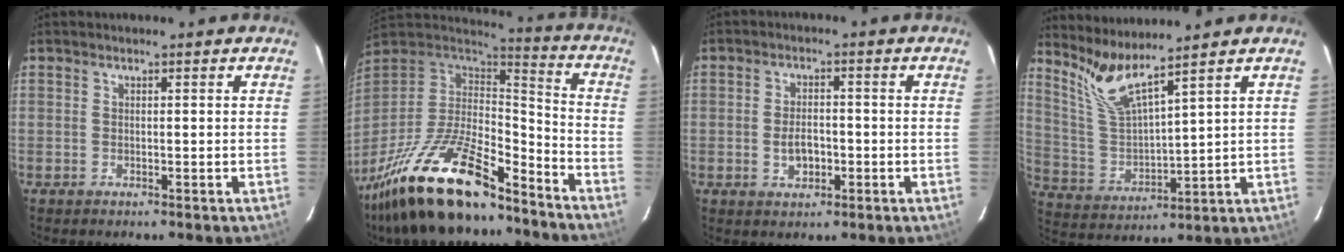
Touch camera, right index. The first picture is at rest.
{"total": 25.9, "force": [-18.2, 8.7, 16.3], "torque": [-0.318, -0.030, -0.305]}
{"total": 4.5, "force": [-1.1, 2.6, 3.4], "torque": [-0.067, 0.002, -0.014]}
{"total": 8.8, "force": [7.4, -0.2, 4.7], "torque": [-0.091, -0.015, 0.158]}